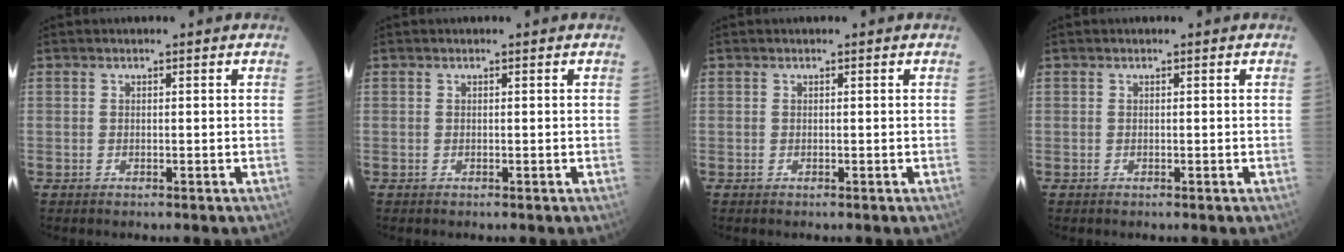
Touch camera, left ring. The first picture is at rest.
{"total": 0.0}
{"total": 0.0}
{"total": 0.0}